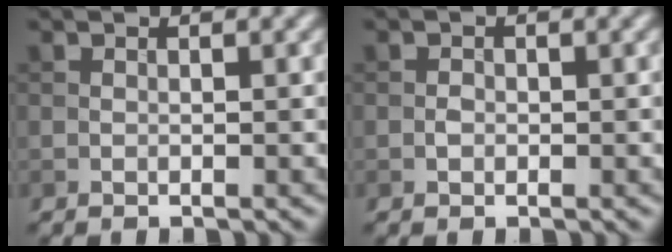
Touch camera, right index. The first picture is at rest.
{"total": 0.7, "force": [-0.2, 0.5, 0.4], "torque": [-0.006, 0.000, -0.006]}